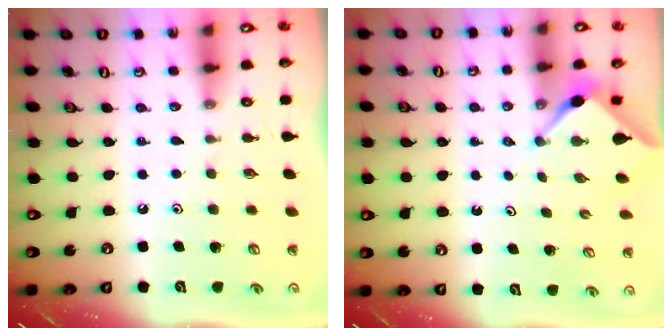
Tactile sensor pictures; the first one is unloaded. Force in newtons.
{"total": 2.9, "press": 2.9, "slide": 0.3}